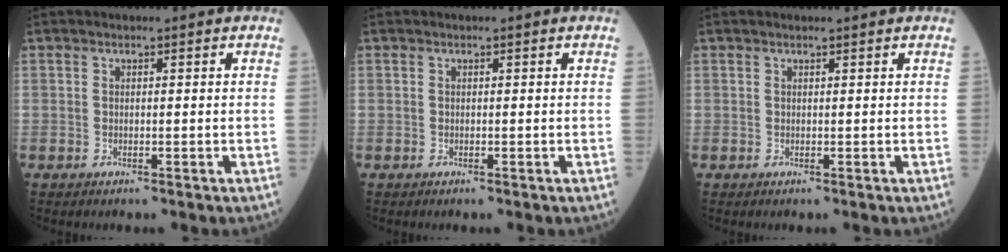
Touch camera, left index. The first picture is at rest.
{"total": 0.0}
{"total": 0.9, "force": [0.8, 0.0, 0.4], "torque": [-0.005, 0.005, 0.015]}